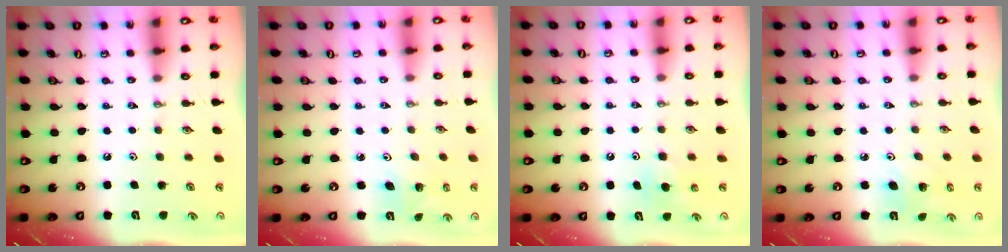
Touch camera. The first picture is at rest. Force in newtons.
{"total": 3.5, "press": 3.5, "slide": 0.2}
{"total": 4.6, "press": 4.5, "slide": 0.4}
{"total": 4.8, "press": 4.5, "slide": 1.6}